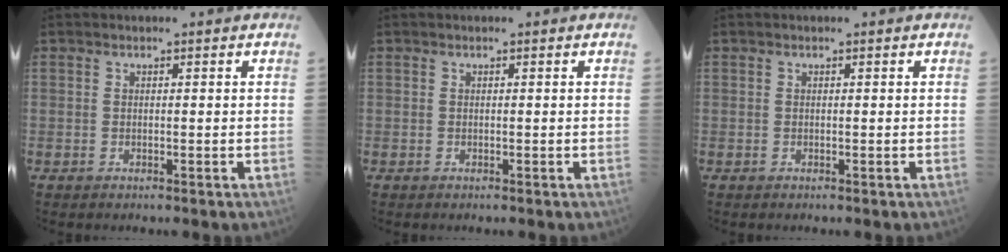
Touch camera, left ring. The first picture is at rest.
{"total": 0.0}
{"total": 0.0}